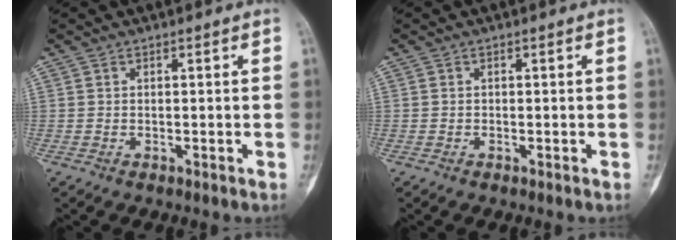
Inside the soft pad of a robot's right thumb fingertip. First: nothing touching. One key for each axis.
{"total": 0.0}